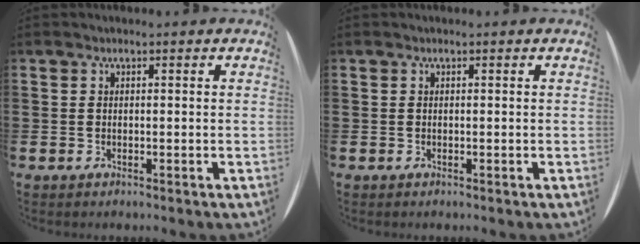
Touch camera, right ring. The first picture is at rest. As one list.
[{"total": 0.0}]